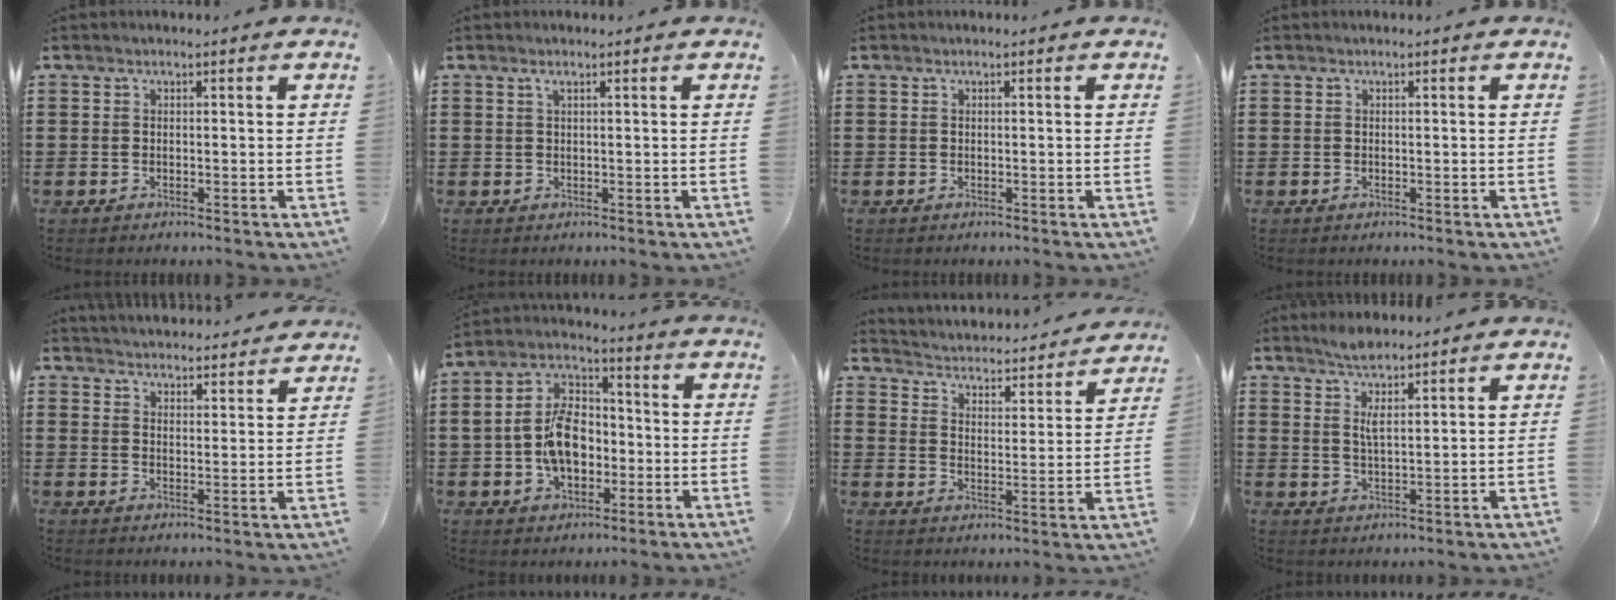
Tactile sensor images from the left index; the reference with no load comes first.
{"total": 0.8, "force": [0.4, 0.1, 0.7], "torque": [-0.015, 0.001, 0.008]}
{"total": 0.0}
{"total": 0.0}
{"total": 3.8, "force": [3.8, -0.2, -0.3], "torque": [-0.008, -0.022, 0.068]}
{"total": 9.8, "force": [-1.6, 6.6, 7.1], "torque": [-0.166, 0.014, -0.032]}
{"total": 2.7, "force": [2.7, 0.1, -0.2], "torque": [-0.017, -0.033, 0.035]}
{"total": 4.0, "force": [2.9, 0.9, 2.7], "torque": [-0.059, 0.004, 0.052]}